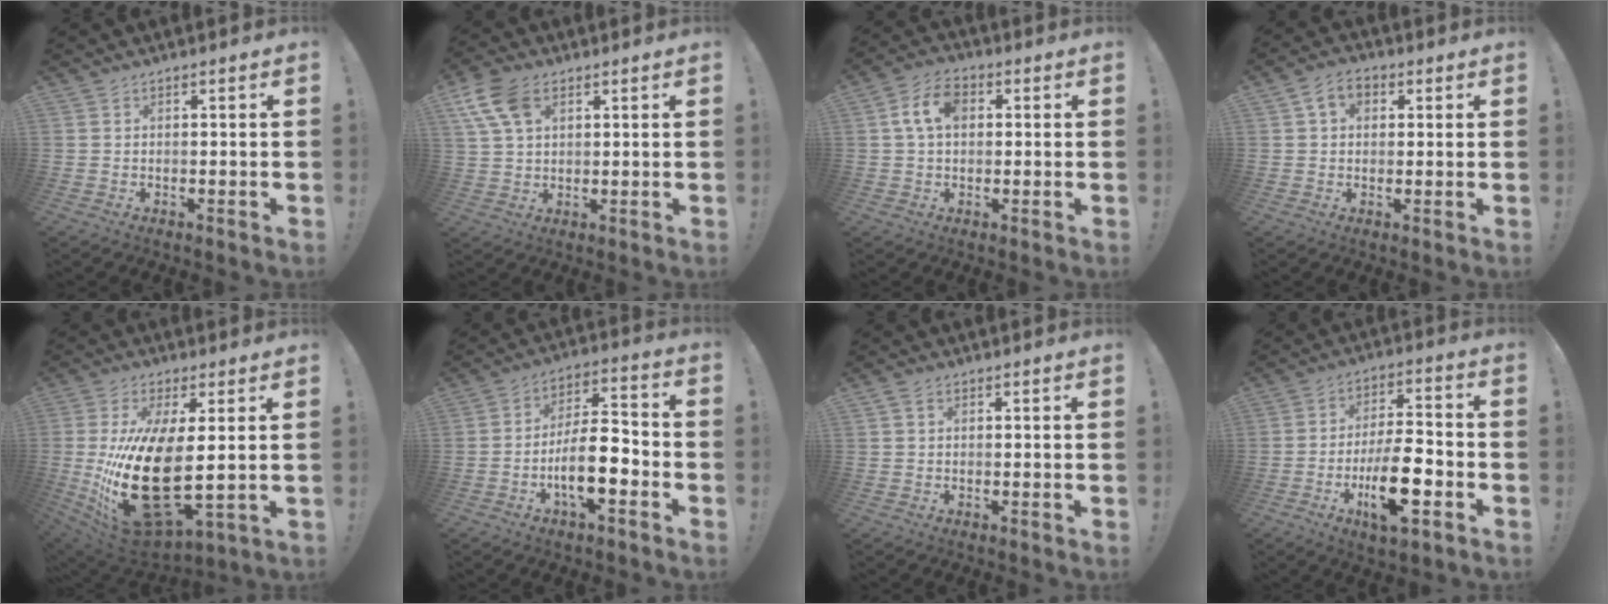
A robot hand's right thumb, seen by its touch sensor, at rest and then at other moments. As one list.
[{"total": 11.5, "force": [4.9, 7.3, 7.4], "torque": [-0.149, -0.009, 0.092]}, {"total": 9.1, "force": [1.8, 6.2, 6.4], "torque": [-0.120, 0.018, 0.037]}, {"total": 5.1, "force": [1.5, 3.6, 3.3], "torque": [-0.054, 0.011, 0.027]}, {"total": 24.3, "force": [0.3, 10.6, 21.8], "torque": [-0.428, -0.038, 0.019]}, {"total": 13.8, "force": [-5.1, 5.2, 11.8], "torque": [-0.204, 0.022, -0.083]}, {"total": 1.6, "force": [0.6, 1.1, 0.9], "torque": [-0.018, 0.003, 0.012]}, {"total": 14.6, "force": [-6.2, 6.7, 11.4], "torque": [-0.194, 0.023, -0.105]}]